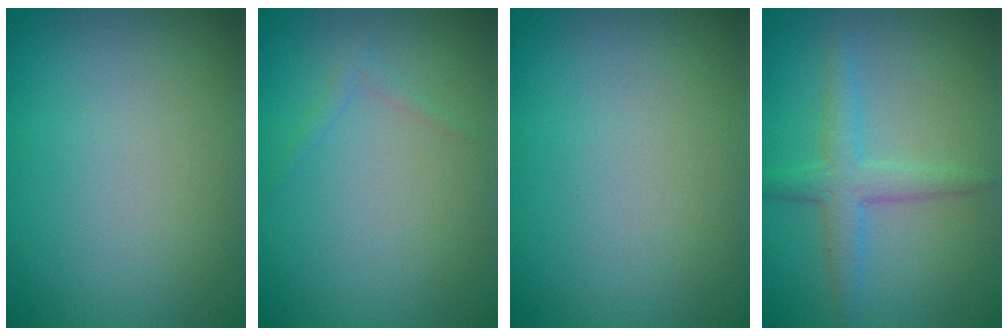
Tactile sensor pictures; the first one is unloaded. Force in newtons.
{"total": 0.7, "press": 0.7, "slide": 0.1}
{"total": 0.0}
{"total": 2.7, "press": 2.7, "slide": 0.1}